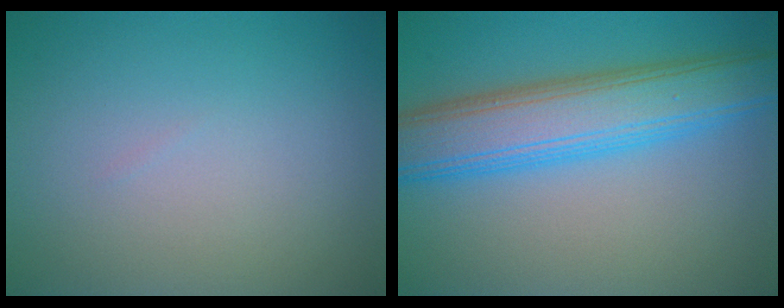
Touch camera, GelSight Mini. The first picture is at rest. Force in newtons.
{"total": 8.0, "press": 8.0, "slide": 0.0}